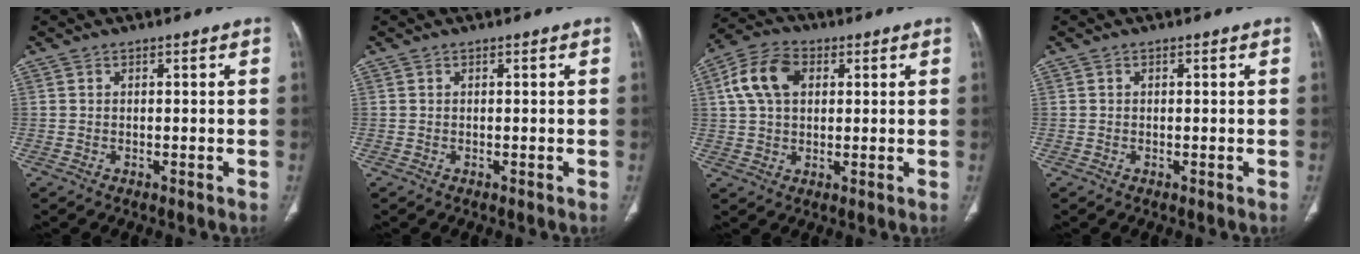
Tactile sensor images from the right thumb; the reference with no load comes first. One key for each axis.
{"total": 0.0}
{"total": 10.1, "fx": 2.7, "fy": 6.8, "fz": 7.0, "tx": -0.128, "ty": 0.016, "tz": 0.045}
{"total": 0.0}